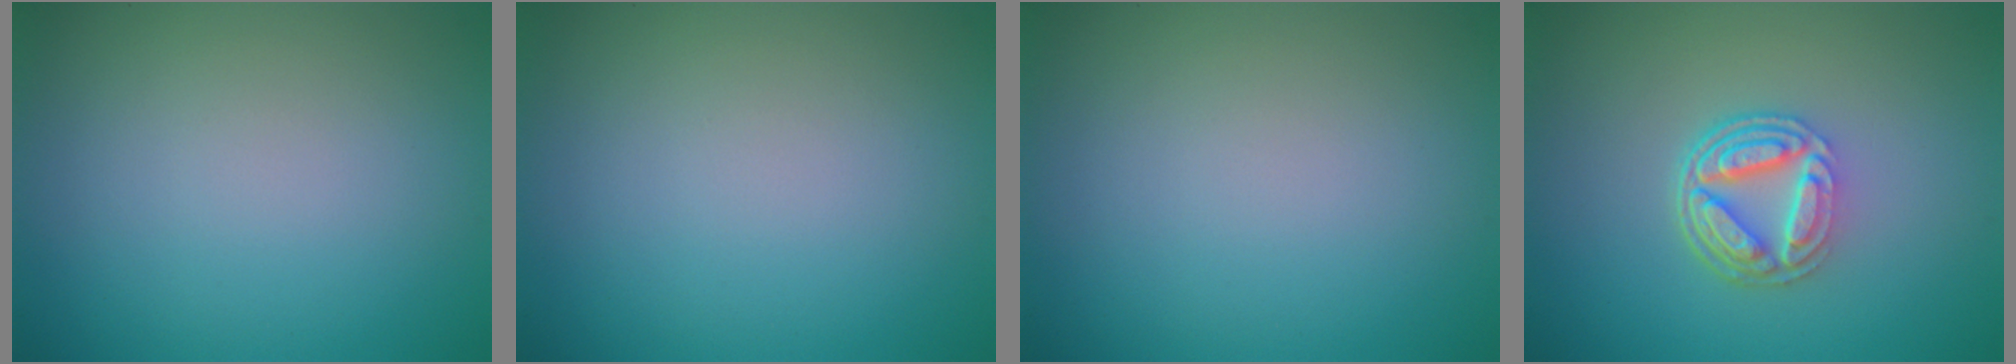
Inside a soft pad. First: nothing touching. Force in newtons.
{"total": 0.0}
{"total": 0.0}
{"total": 5.2, "press": 3.8, "slide": 3.6}